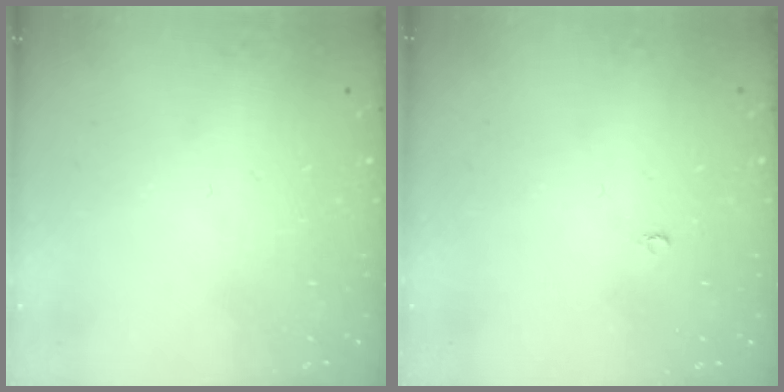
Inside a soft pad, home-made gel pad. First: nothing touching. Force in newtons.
{"total": 2.1, "press": 2.1, "slide": 0.2}